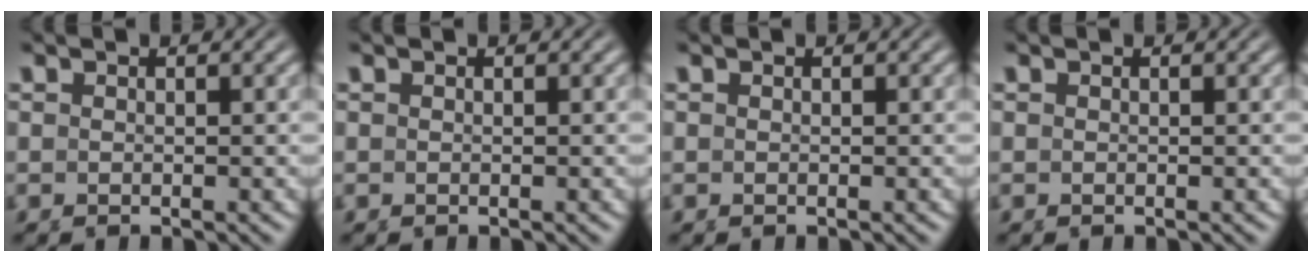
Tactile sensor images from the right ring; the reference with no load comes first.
{"total": 0.0}
{"total": 1.4, "force": [-0.4, -1.3, -0.4], "torque": [0.018, -0.011, 0.004]}
{"total": 0.0}